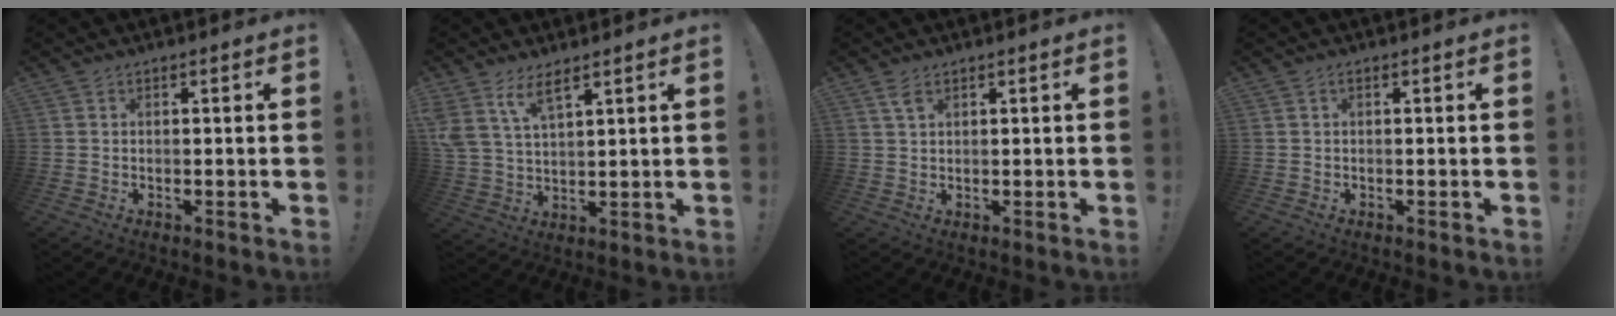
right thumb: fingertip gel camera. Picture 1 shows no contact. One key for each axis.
{"total": 8.1, "fx": 5.6, "fy": 3.0, "fz": 5.1, "tx": -0.117, "ty": -0.016, "tz": 0.106}
{"total": 2.8, "fx": 1.5, "fy": 1.2, "fz": 2.0, "tx": -0.038, "ty": -0.001, "tz": 0.026}
{"total": 0.7, "fx": -0.3, "fy": 0.0, "fz": 0.6, "tx": -0.018, "ty": 0.002, "tz": -0.004}